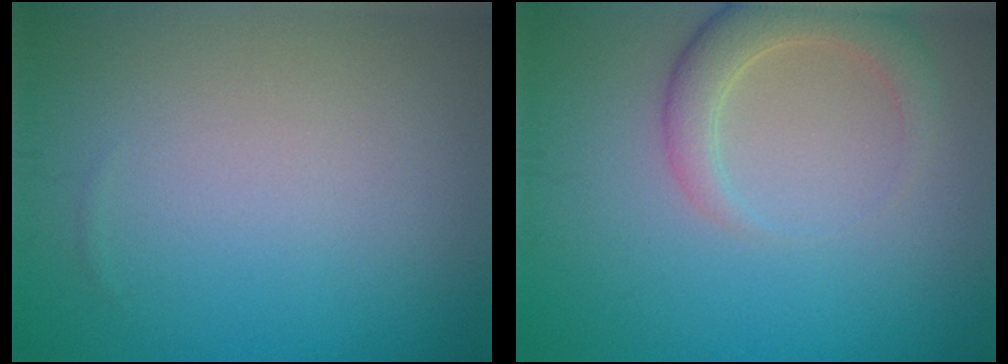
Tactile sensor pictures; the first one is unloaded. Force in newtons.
{"total": 3.7, "press": 3.6, "slide": 0.4}